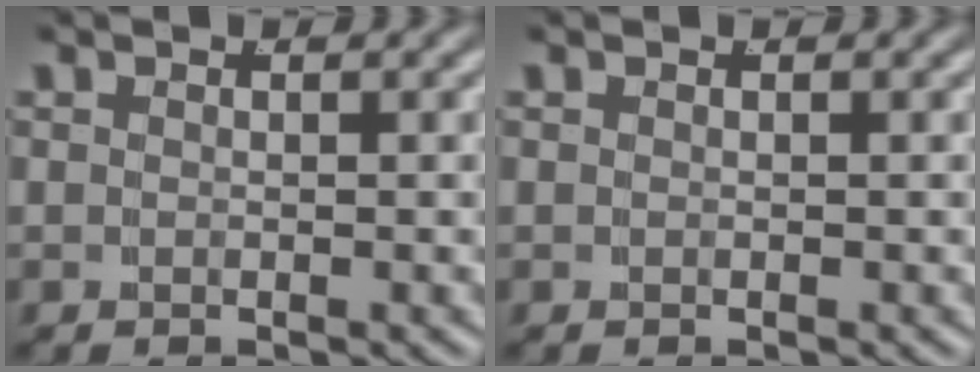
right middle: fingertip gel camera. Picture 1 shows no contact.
{"total": 0.0}